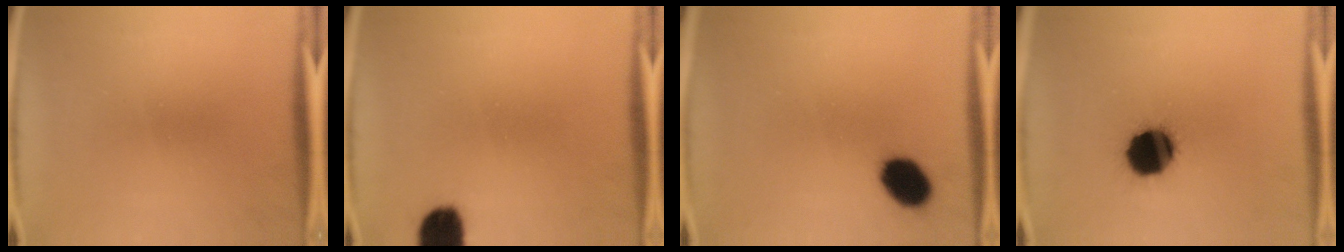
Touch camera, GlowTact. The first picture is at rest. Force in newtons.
{"total": 6.7}
{"total": 8.4}
{"total": 14.4}